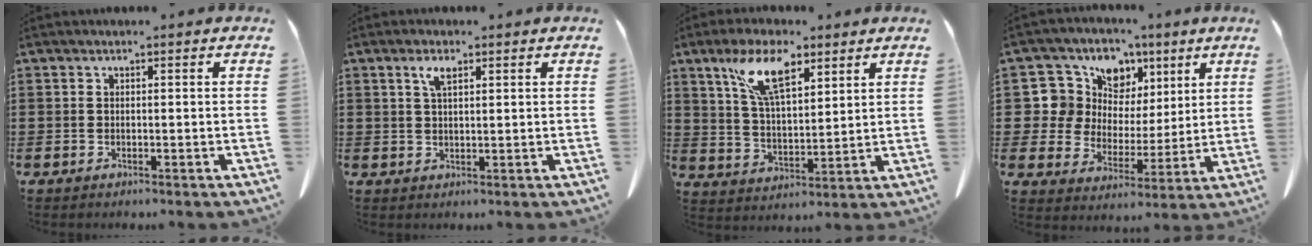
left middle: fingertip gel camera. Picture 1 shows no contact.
{"total": 3.0, "force": [1.5, 0.9, 2.4], "torque": [-0.053, 0.004, 0.026]}
{"total": 10.5, "force": [6.5, 4.0, 7.2], "torque": [-0.157, 0.001, 0.120]}
{"total": 9.3, "force": [5.0, 7.5, 2.3], "torque": [-0.094, -0.027, 0.095]}